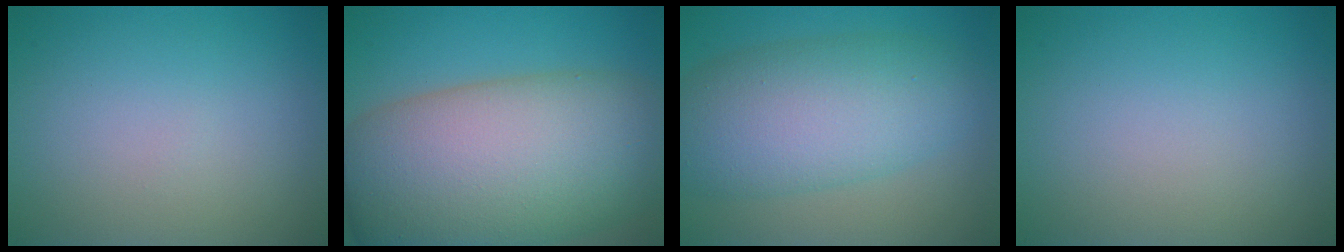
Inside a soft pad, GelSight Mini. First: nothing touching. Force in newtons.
{"total": 15.7, "press": 15.7, "slide": 0.8}
{"total": 8.7, "press": 8.7, "slide": 0.4}
{"total": 0.0}